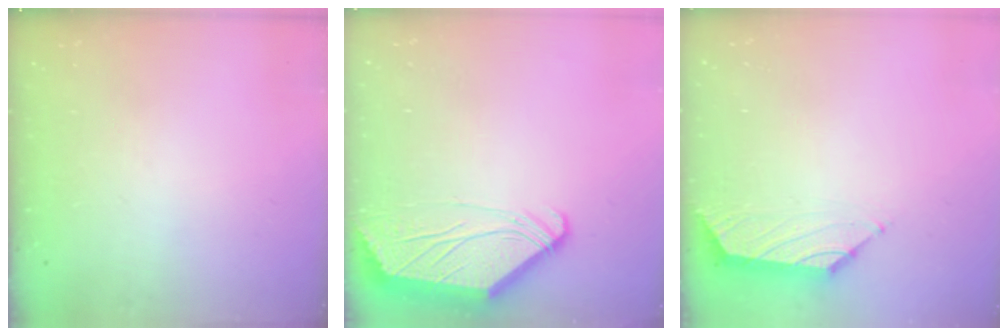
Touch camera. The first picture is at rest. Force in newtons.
{"total": 3.0, "press": 2.9, "slide": 0.4}
{"total": 0.9, "press": 0.7, "slide": 0.5}